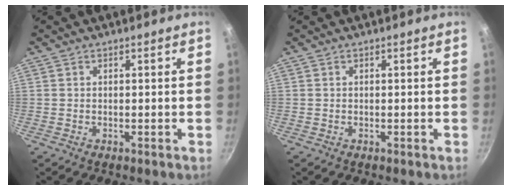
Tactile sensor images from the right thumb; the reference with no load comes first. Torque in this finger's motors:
{"motor_torque": [-0.02, -0.02, 0.24, 0.05, 0.00]}